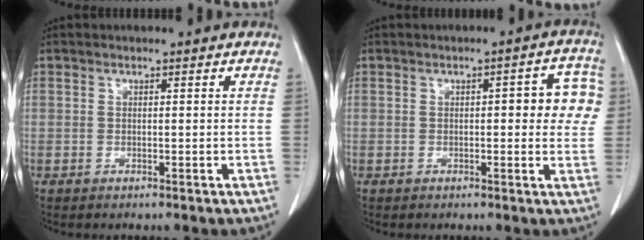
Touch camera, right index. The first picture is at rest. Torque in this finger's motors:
{"motor_torque": [0.14, 0.06, 0.09, 0.03]}